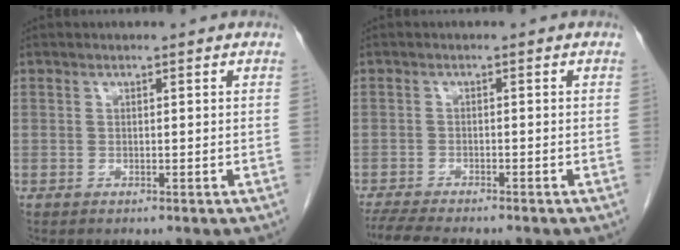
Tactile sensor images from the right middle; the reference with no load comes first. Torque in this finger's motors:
{"motor_torque": [0.25, -0.22, 0.00, 0.02]}